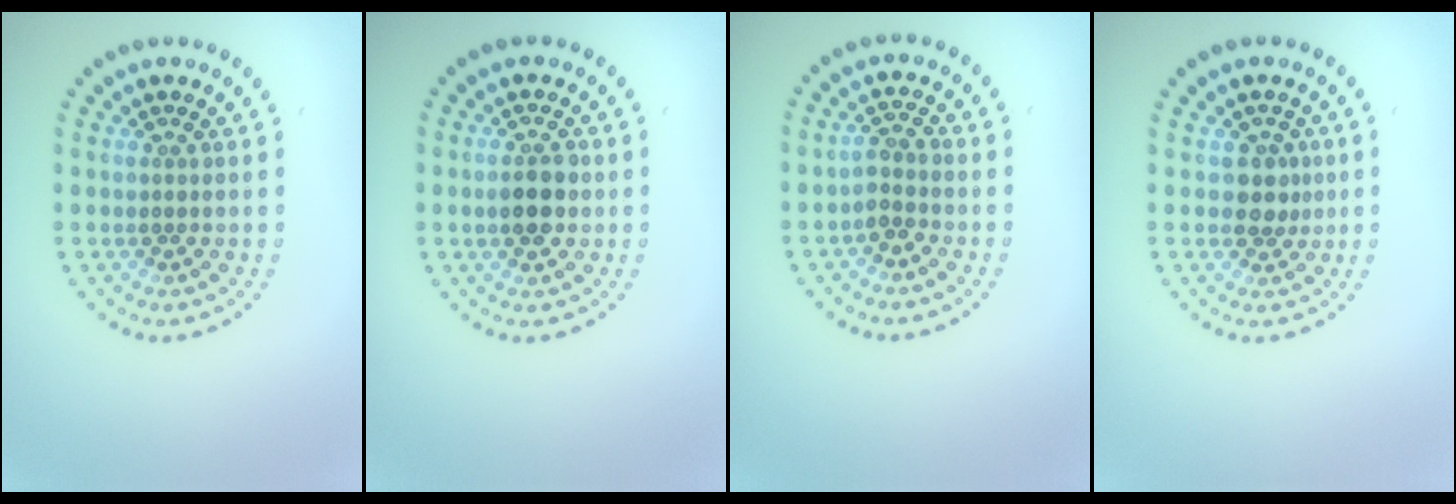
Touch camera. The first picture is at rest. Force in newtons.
{"total": 2.8, "press": 2.8, "slide": 0.1}
{"total": 1.5, "press": 1.3, "slide": 0.8}
{"total": 2.0, "press": 1.8, "slide": 0.9}